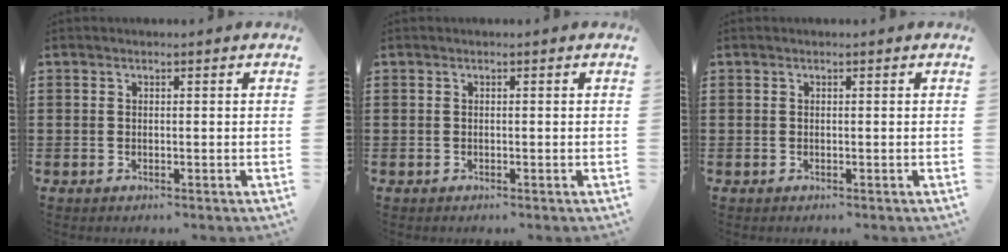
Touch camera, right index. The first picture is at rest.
{"total": 0.0}
{"total": 0.0}